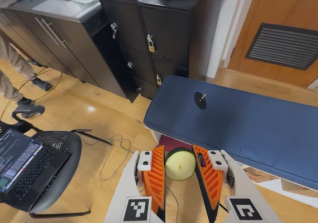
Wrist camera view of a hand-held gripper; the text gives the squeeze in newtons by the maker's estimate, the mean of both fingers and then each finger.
{"total": 10.5, "left": 10.3, "right": 10.7}